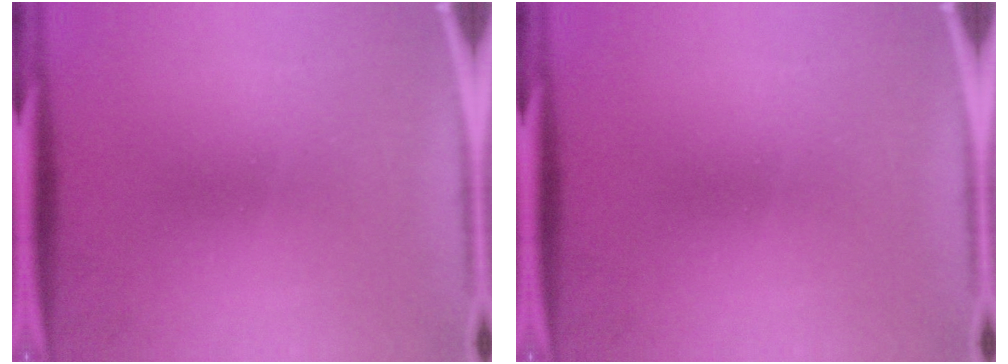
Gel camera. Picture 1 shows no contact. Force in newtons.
{"total": 0.0}